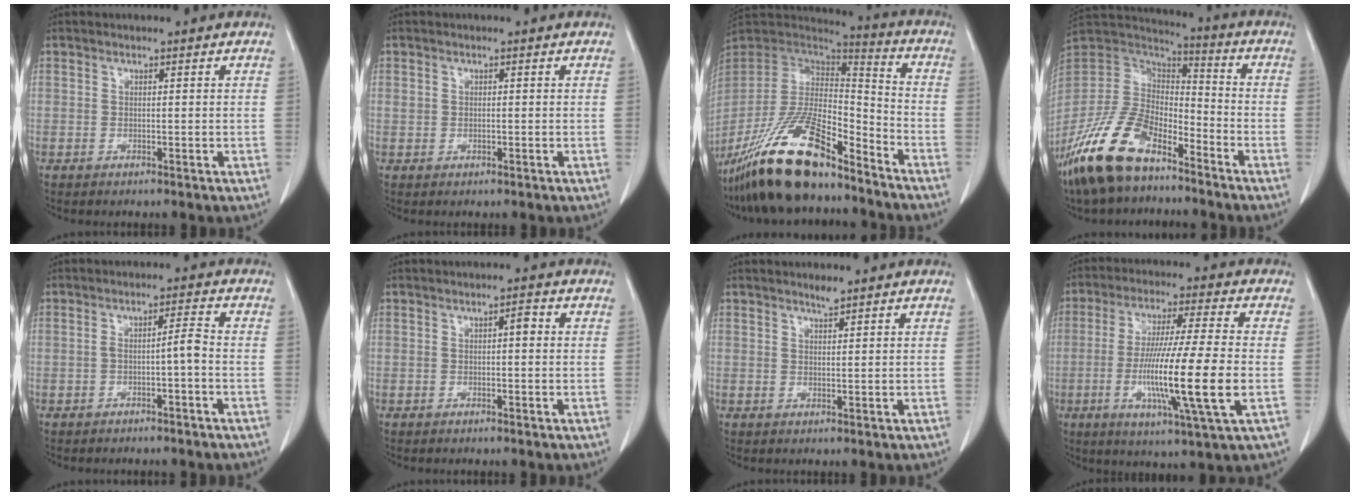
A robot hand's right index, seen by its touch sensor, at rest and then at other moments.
{"total": 0.9, "force": [0.1, 0.7, 0.5], "torque": [-0.015, 0.005, 0.007]}
{"total": 21.1, "force": [-15.6, 5.5, 13.1], "torque": [-0.268, -0.019, -0.286]}
{"total": 17.0, "force": [-11.8, 7.1, 9.9], "torque": [-0.211, 0.004, -0.226]}
{"total": 2.9, "force": [-1.3, -0.1, 2.6], "torque": [-0.043, 0.011, -0.019]}
{"total": 1.4, "force": [0.2, 0.4, 1.3], "torque": [-0.020, 0.005, 0.003]}
{"total": 1.3, "force": [1.1, 0.1, 0.5], "torque": [-0.013, 0.000, 0.023]}
{"total": 15.5, "force": [-3.1, -0.4, 15.2], "torque": [-0.282, -0.020, -0.059]}